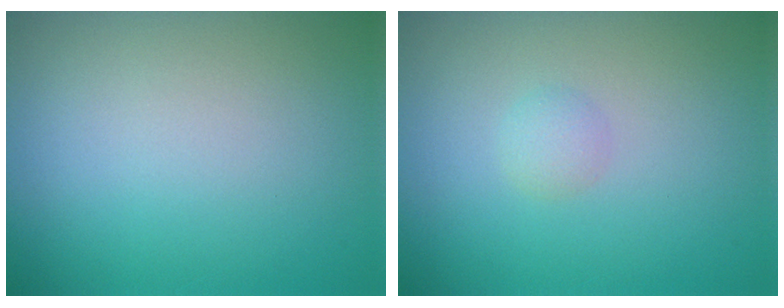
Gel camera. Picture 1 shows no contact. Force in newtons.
{"total": 1.0, "press": 1.0, "slide": 0.1}